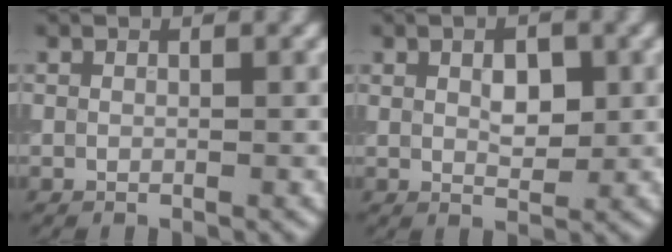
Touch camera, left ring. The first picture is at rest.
{"total": 2.6, "force": [0.7, 1.5, 2.1], "torque": [-0.034, 0.001, 0.012]}